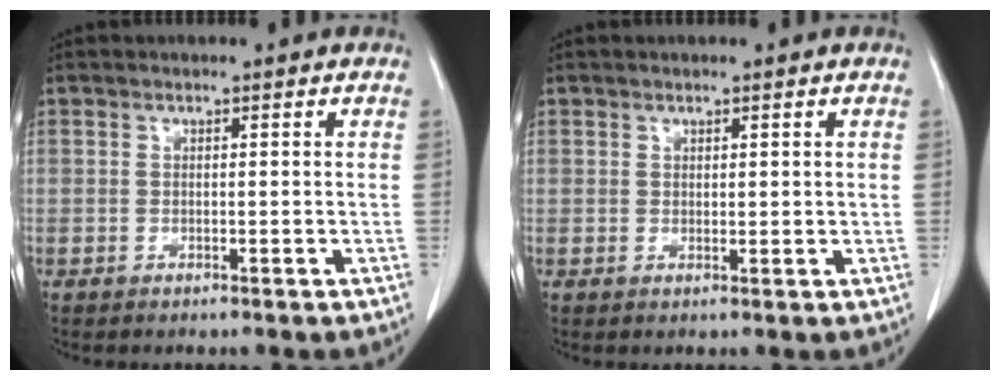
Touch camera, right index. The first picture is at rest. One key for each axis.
{"total": 0.8, "fx": 0.5, "fy": 0.6, "fz": 0.4, "tx": 0.003, "ty": -0.004, "tz": 0.007}